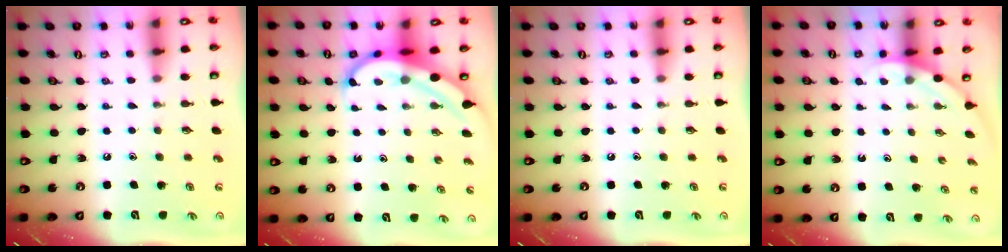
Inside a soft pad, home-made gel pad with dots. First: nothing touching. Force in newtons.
{"total": 6.2, "press": 6.1, "slide": 1.3}
{"total": 0.0}
{"total": 2.2, "press": 2.2, "slide": 0.0}